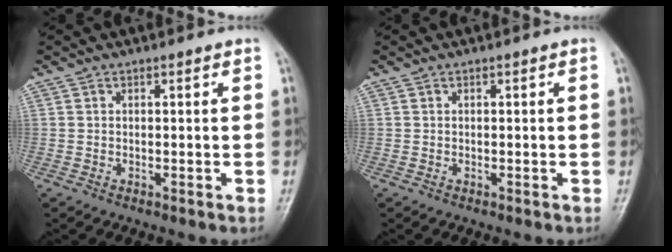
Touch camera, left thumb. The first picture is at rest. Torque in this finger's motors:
{"motor_torque": [0.00, 0.00, -0.01, -0.01, 0.00]}